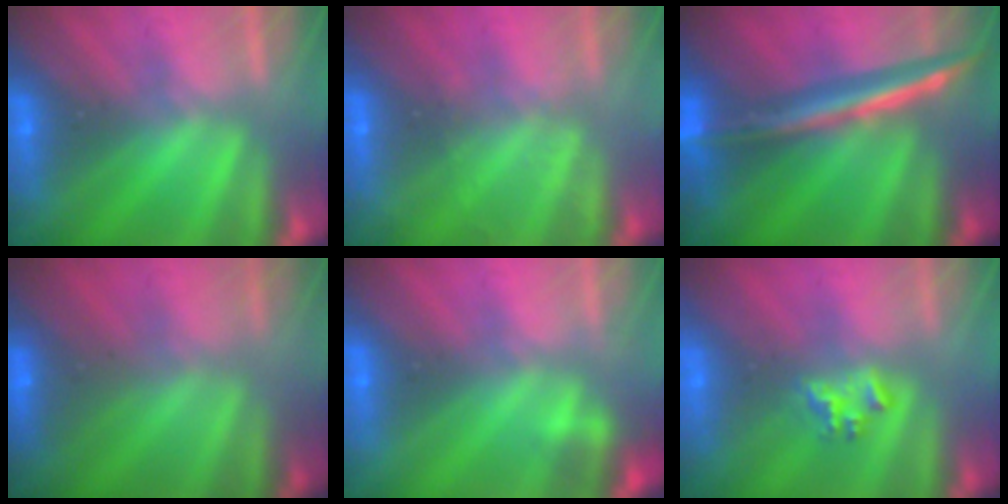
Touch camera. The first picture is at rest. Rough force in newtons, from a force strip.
{"total": 1.8}
{"total": 2.9}
{"total": 2.4}
{"total": 2.2}
{"total": 2.1}